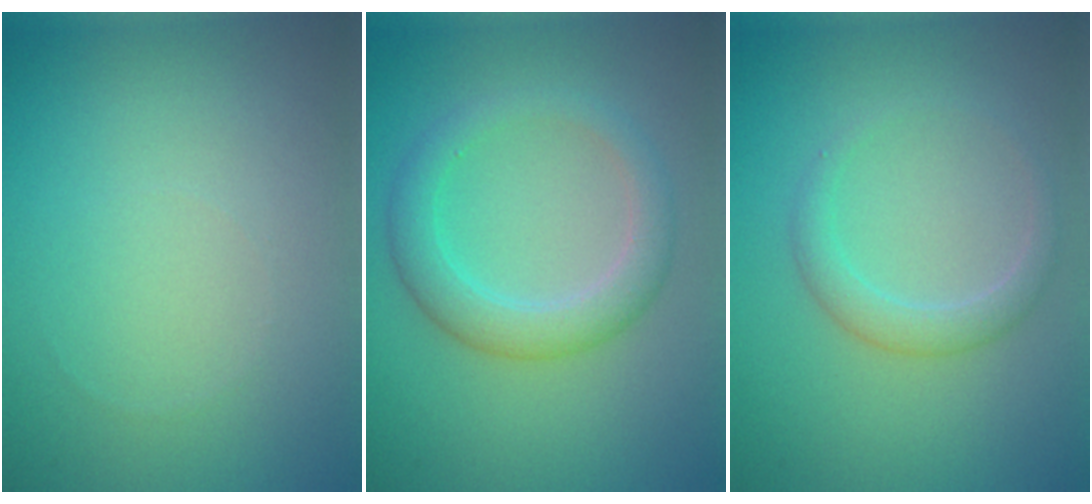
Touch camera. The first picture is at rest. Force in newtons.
{"total": 3.5, "press": 3.5, "slide": 0.2}
{"total": 1.9, "press": 1.9, "slide": 0.1}